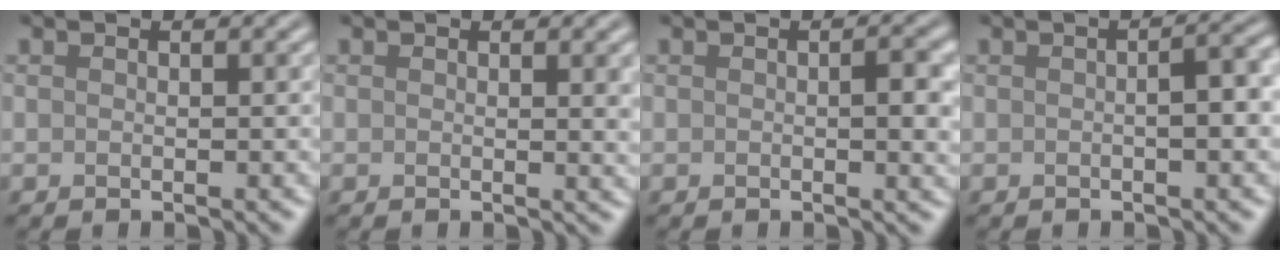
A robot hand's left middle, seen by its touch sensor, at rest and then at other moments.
{"total": 2.2, "force": [0.5, 0.7, 2.1], "torque": [-0.016, 0.000, 0.003]}
{"total": 2.3, "force": [0.1, 0.5, 2.3], "torque": [-0.031, 0.000, 0.000]}
{"total": 3.0, "force": [-0.2, 0.6, 2.9], "torque": [-0.041, 0.008, -0.001]}